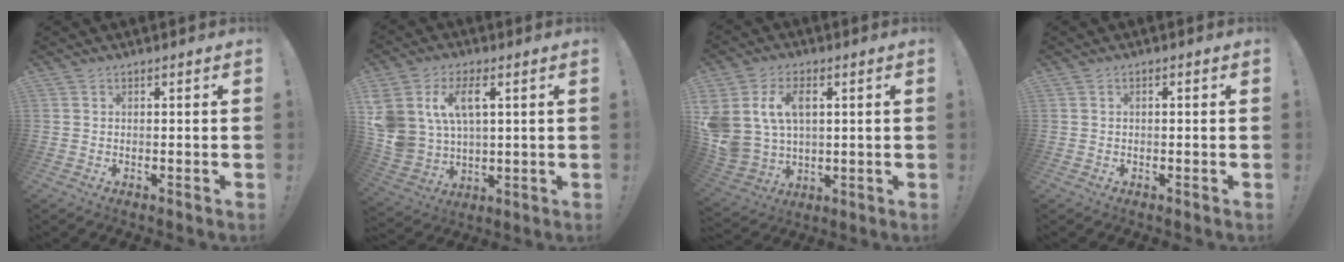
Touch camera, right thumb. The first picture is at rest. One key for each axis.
{"total": 12.7, "fx": 5.1, "fy": 8.4, "fz": 8.0, "tx": -0.170, "ty": -0.014, "tz": 0.099}
{"total": 12.8, "fx": 4.4, "fy": 9.3, "fz": 7.6, "tx": -0.157, "ty": -0.017, "tz": 0.087}
{"total": 0.9, "fx": -0.5, "fy": 0.4, "fz": 0.7, "tx": -0.015, "ty": 0.005, "tz": -0.009}